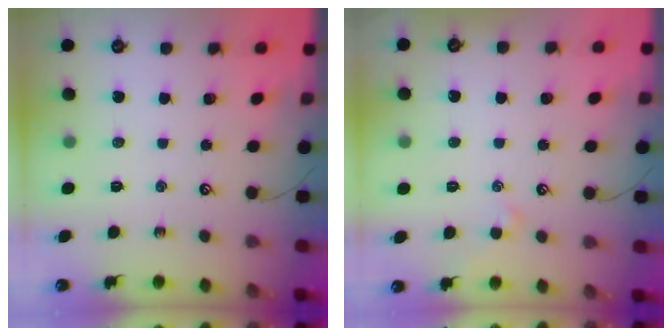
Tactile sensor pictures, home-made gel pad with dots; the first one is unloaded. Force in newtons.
{"total": 2.1, "press": 2.1, "slide": 0.3}